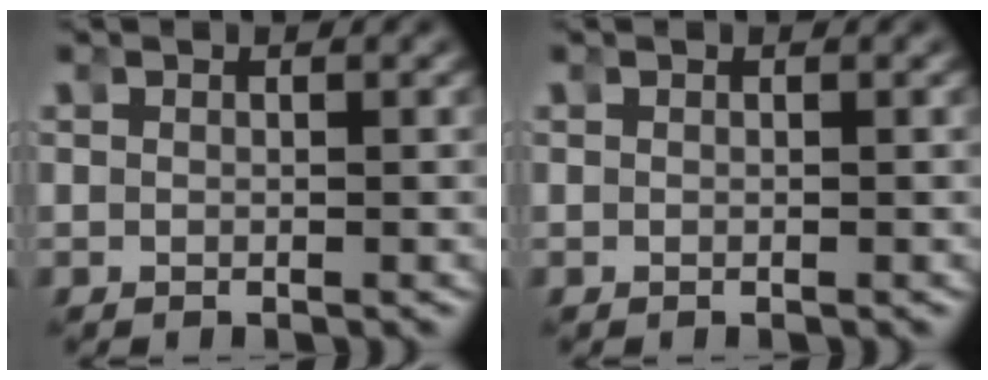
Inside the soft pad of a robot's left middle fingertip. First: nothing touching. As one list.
[{"total": 0.0}]